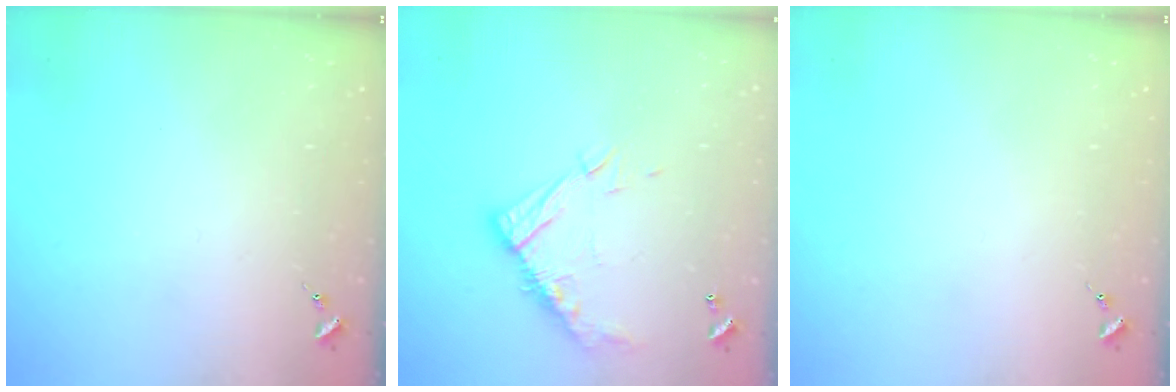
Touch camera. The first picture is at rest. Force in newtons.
{"total": 13.1, "press": 13.1, "slide": 1.1}
{"total": 0.0}